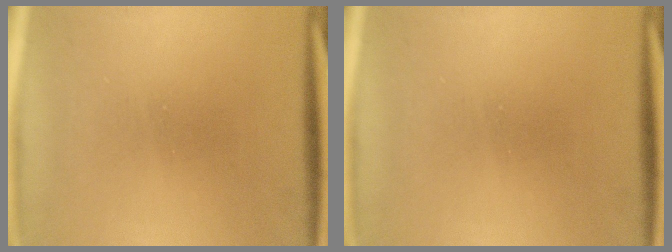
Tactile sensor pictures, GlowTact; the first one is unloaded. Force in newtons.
{"total": 0.0}